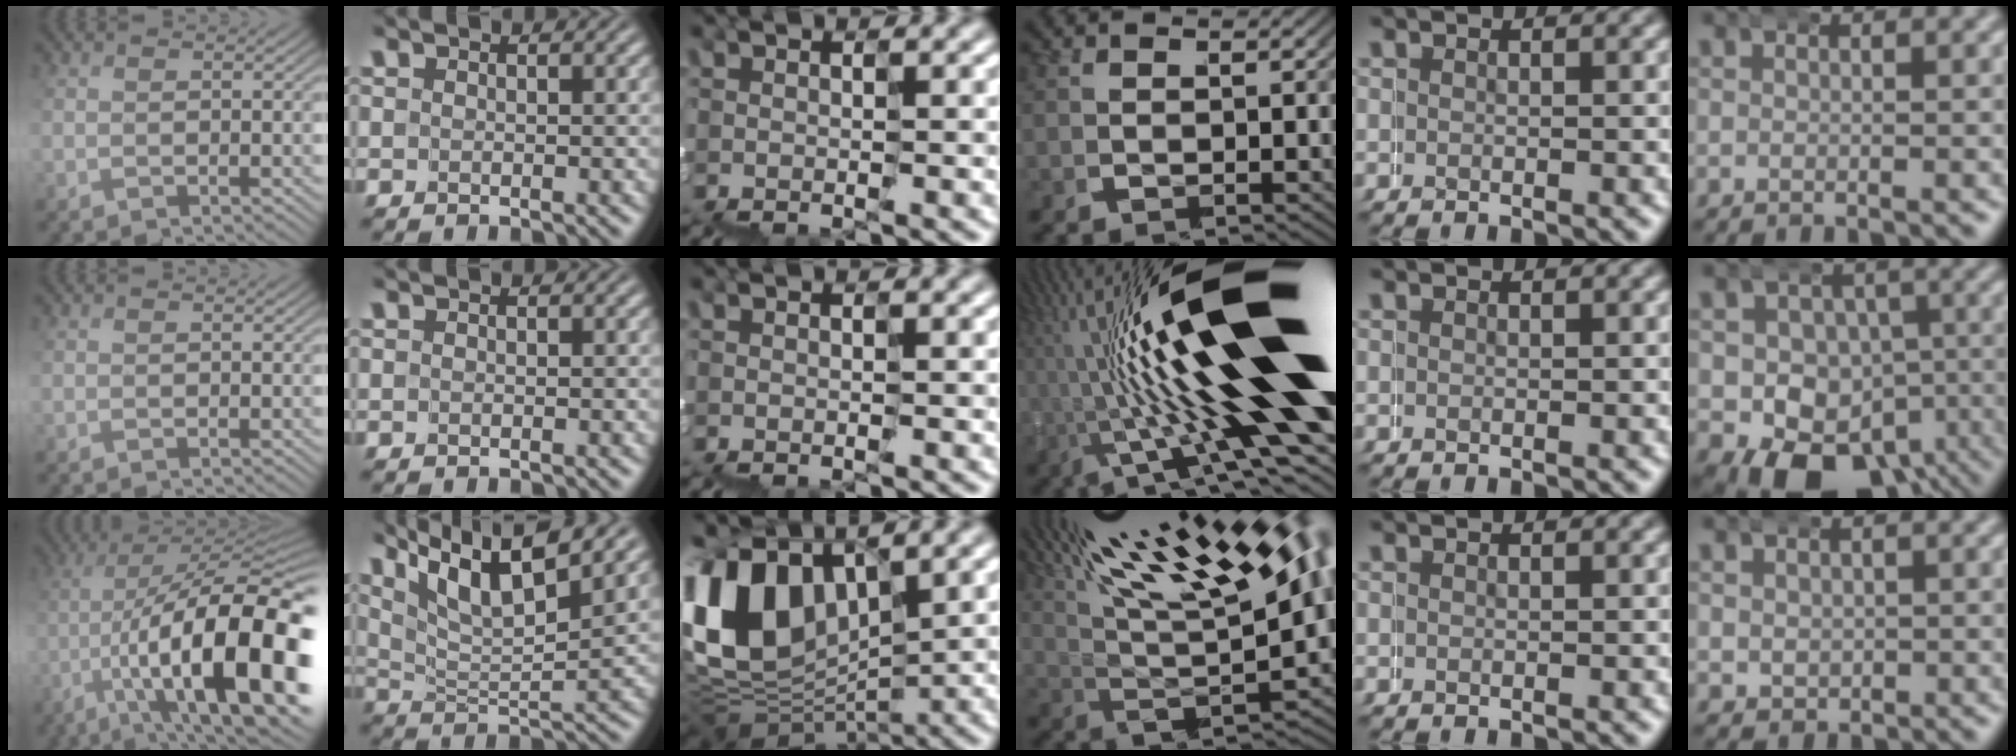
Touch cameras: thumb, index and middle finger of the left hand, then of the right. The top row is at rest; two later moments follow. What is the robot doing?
{"motion": "wrap", "object": "duck tape"}